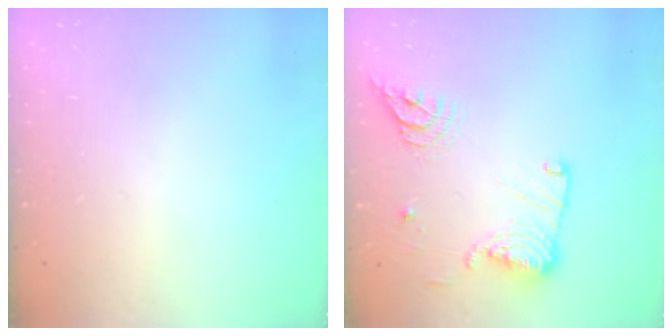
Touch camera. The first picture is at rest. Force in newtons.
{"total": 15.8, "press": 15.0, "slide": 4.9}